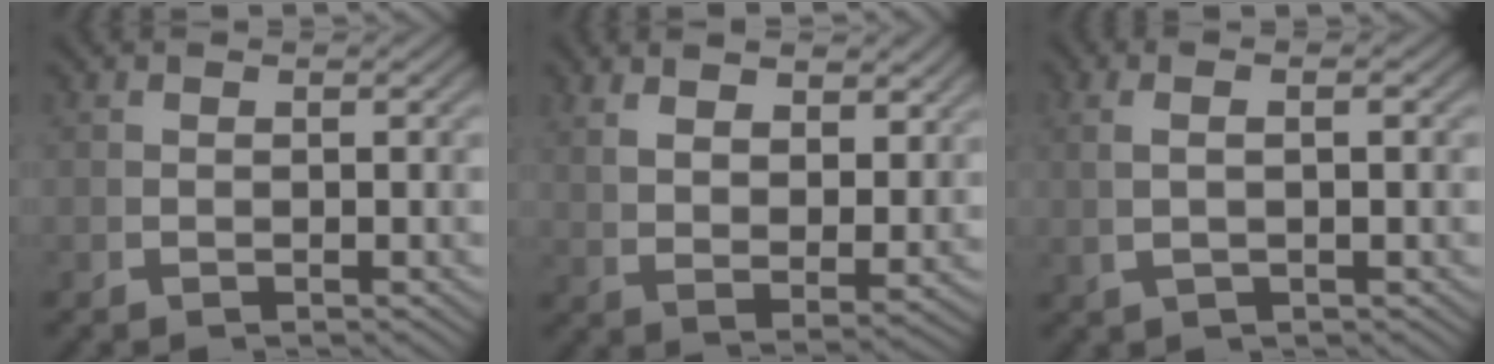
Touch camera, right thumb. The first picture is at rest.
{"total": 4.8, "force": [2.8, 1.8, 3.4], "torque": [-0.045, -0.003, 0.057]}
{"total": 2.2, "force": [0.6, 0.1, 2.1], "torque": [-0.045, 0.011, 0.016]}